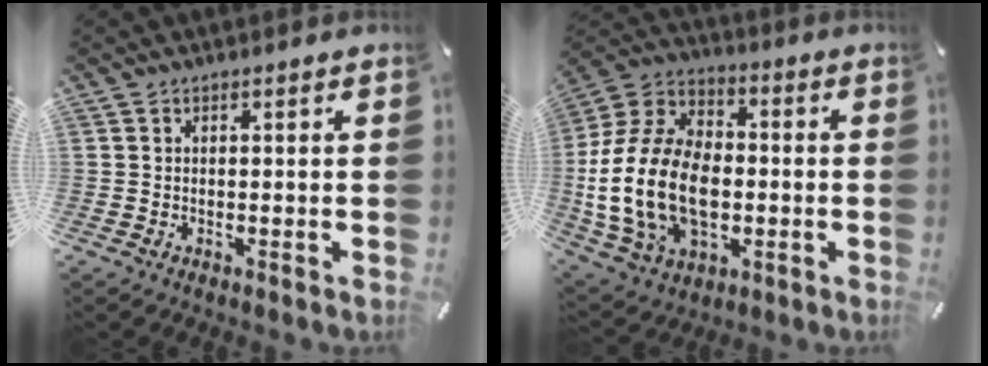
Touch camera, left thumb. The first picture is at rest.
{"total": 21.1, "force": [-3.6, 15.1, 14.3], "torque": [-0.322, 0.019, -0.061]}